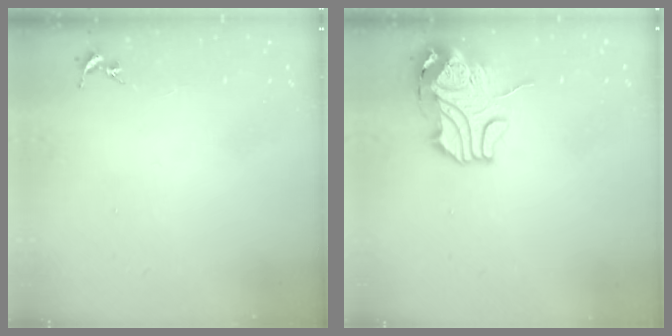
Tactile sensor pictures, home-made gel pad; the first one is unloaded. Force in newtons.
{"total": 11.8, "press": 11.7, "slide": 1.5}